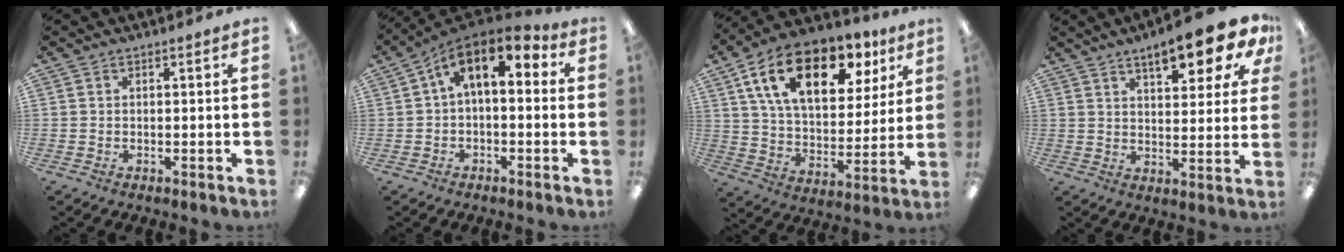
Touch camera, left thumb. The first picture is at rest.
{"total": 10.0, "force": [3.9, 4.8, 7.9], "torque": [-0.142, -0.015, 0.071]}
{"total": 20.6, "force": [10.9, 11.0, 13.5], "torque": [-0.231, -0.034, 0.187]}
{"total": 12.8, "force": [8.3, 4.1, 8.8], "torque": [-0.123, -0.038, 0.133]}